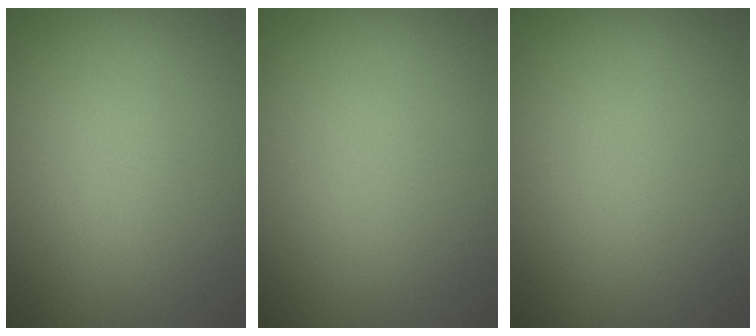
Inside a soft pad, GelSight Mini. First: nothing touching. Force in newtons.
{"total": 0.0}
{"total": 0.0}